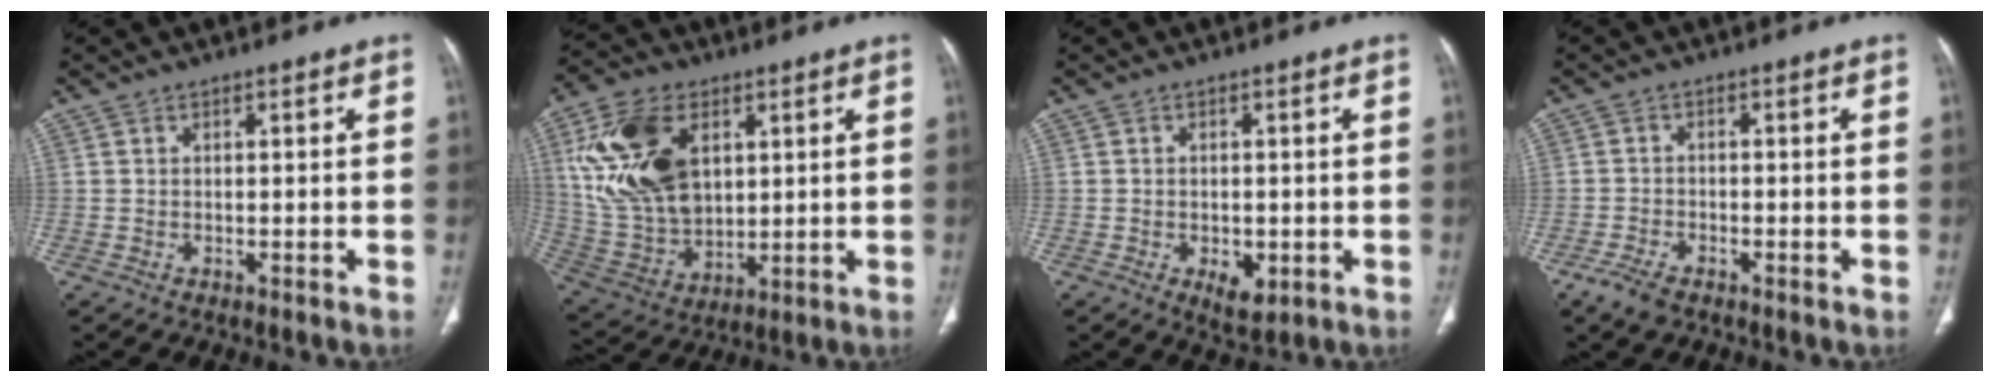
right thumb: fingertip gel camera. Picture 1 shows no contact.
{"total": 19.6, "force": [5.8, 12.5, 14.0], "torque": [-0.255, -0.014, 0.122]}
{"total": 4.7, "force": [-1.4, 2.8, 3.6], "torque": [-0.044, -0.006, -0.012]}
{"total": 4.0, "force": [-2.7, 1.8, 2.3], "torque": [-0.054, 0.000, -0.050]}